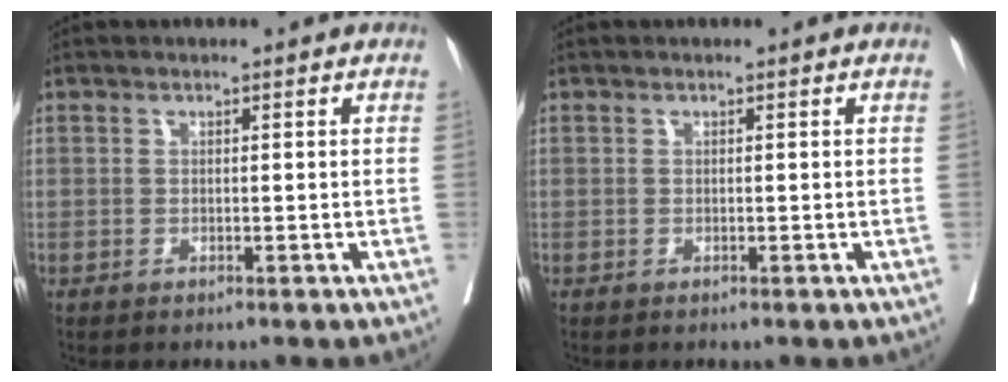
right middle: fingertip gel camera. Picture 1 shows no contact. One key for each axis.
{"total": 0.0}